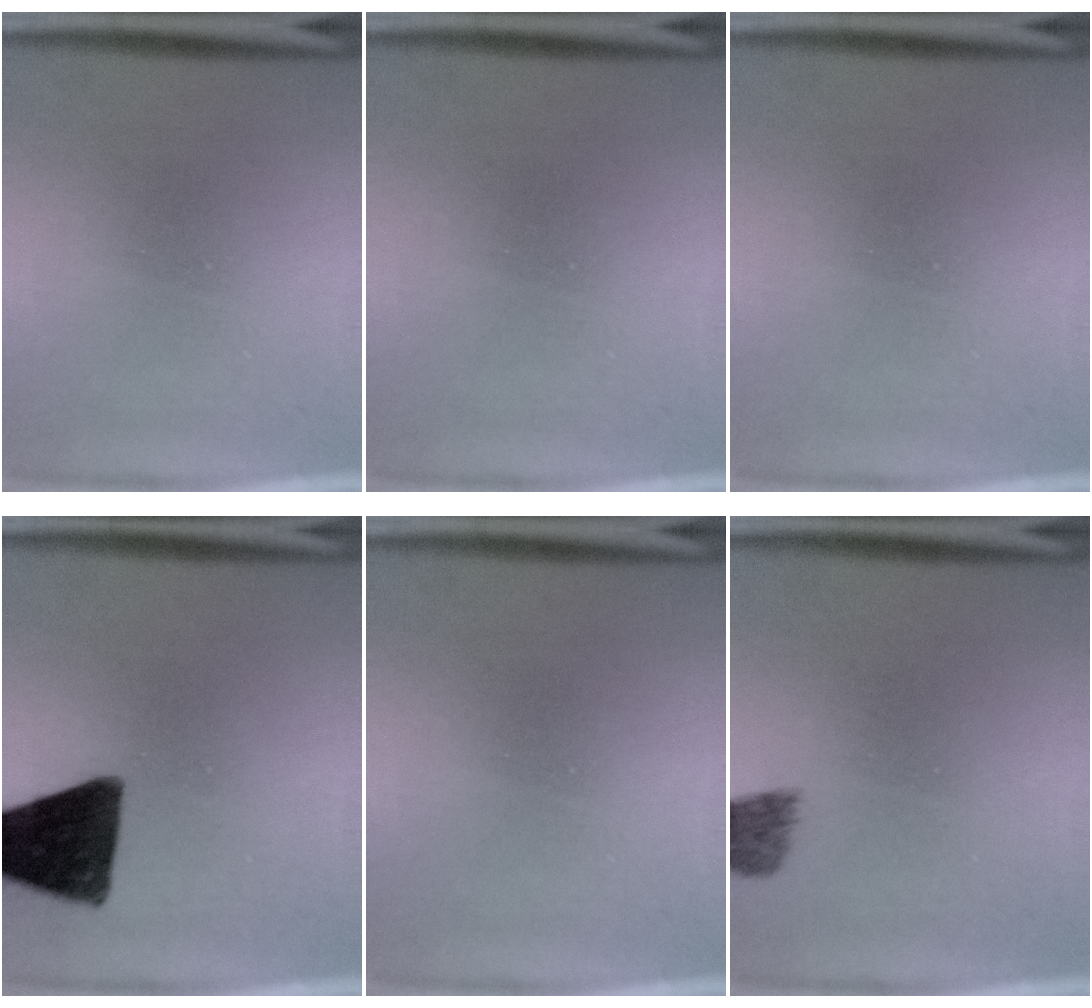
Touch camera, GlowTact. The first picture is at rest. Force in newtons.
{"total": 0.0}
{"total": 0.0}
{"total": 14.9}
{"total": 0.0}
{"total": 1.9}